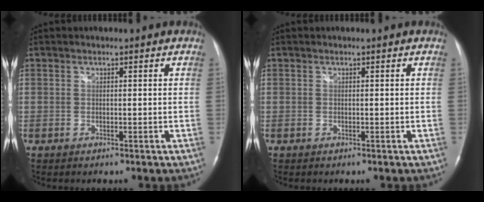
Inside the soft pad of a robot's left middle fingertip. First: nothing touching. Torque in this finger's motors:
{"motor_torque": [0.00, 0.00, 0.00, 0.00]}